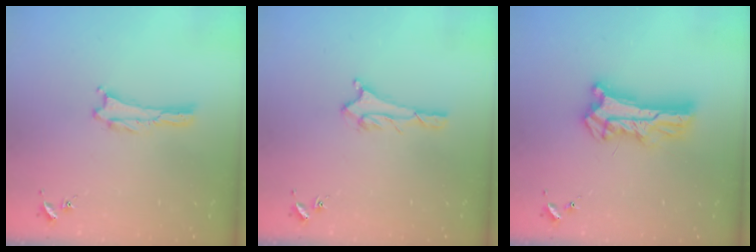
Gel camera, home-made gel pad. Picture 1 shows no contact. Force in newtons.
{"total": 1.6, "press": 1.6, "slide": 0.1}
{"total": 9.5, "press": 9.5, "slide": 0.8}